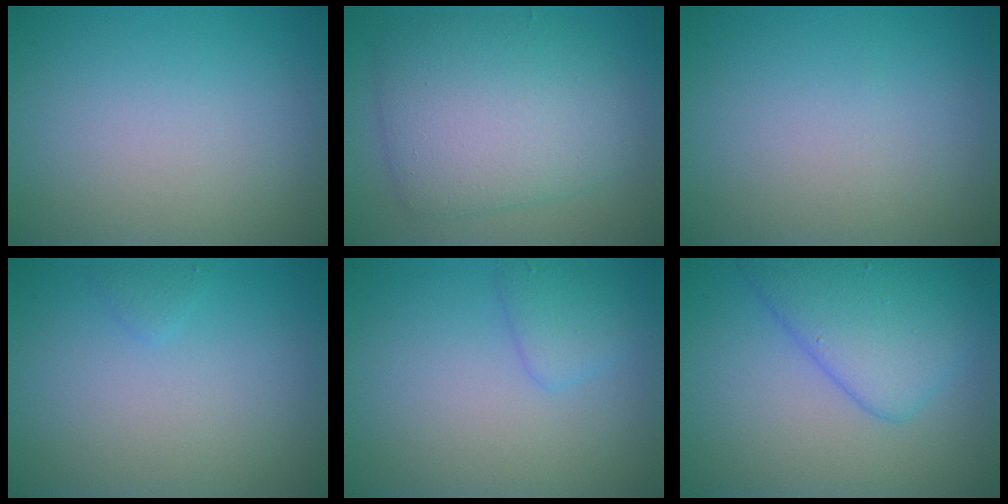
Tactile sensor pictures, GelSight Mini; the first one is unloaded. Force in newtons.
{"total": 7.2, "press": 7.2, "slide": 0.1}
{"total": 0.0}
{"total": 0.7, "press": 0.7, "slide": 0.0}
{"total": 1.8, "press": 1.8, "slide": 0.2}
{"total": 5.6, "press": 5.6, "slide": 0.2}